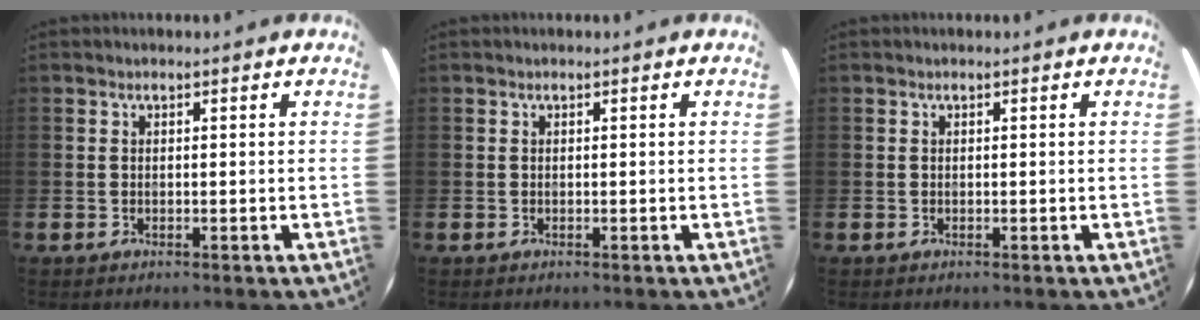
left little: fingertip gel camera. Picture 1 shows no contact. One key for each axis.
{"total": 0.0}
{"total": 0.0}